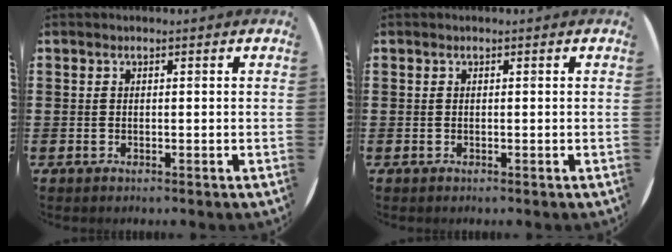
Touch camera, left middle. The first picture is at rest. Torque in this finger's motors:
{"motor_torque": [-0.11, 0.02, 0.00, -0.01]}